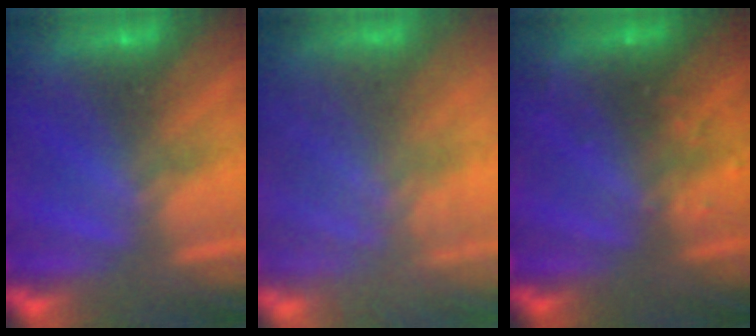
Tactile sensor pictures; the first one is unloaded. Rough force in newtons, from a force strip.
{"total": 7.1}
{"total": 2.9}